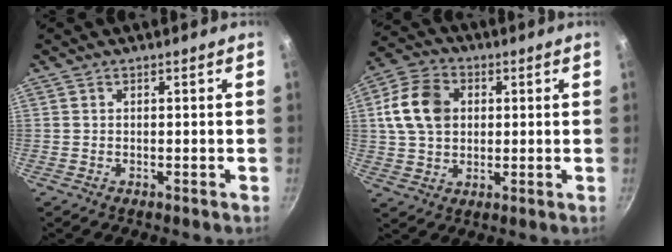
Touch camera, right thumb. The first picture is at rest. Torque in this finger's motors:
{"motor_torque": [1.34, 3.67, 1.39, -0.59, 0.29]}